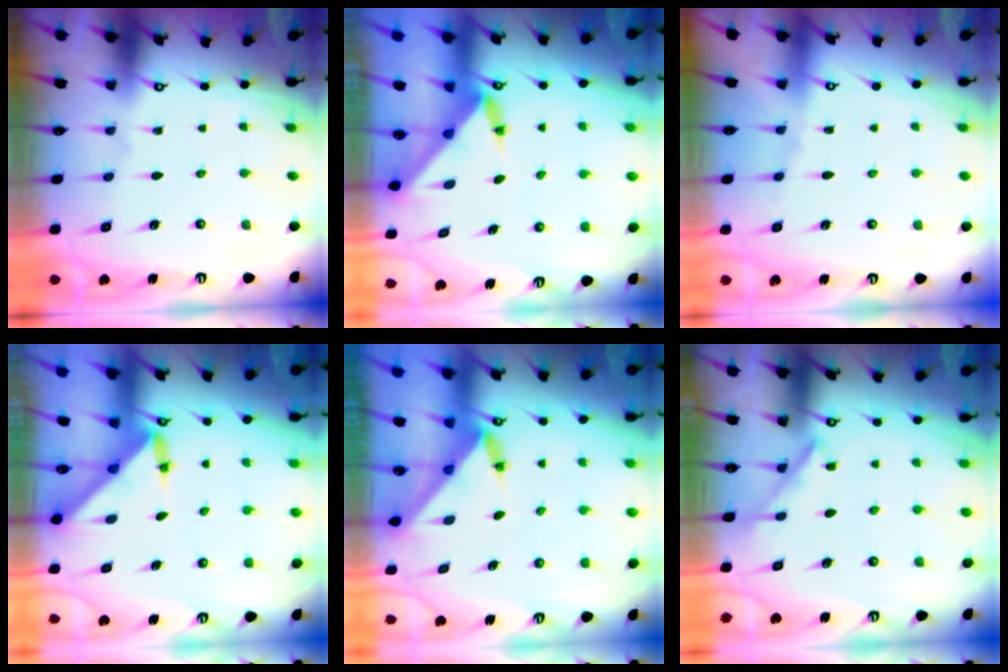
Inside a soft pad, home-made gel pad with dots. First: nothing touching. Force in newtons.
{"total": 3.4, "press": 3.4, "slide": 0.4}
{"total": 2.4, "press": 2.4, "slide": 0.4}
{"total": 3.0, "press": 3.0, "slide": 0.3}
{"total": 3.6, "press": 3.5, "slide": 0.3}
{"total": 3.8, "press": 3.8, "slide": 0.5}